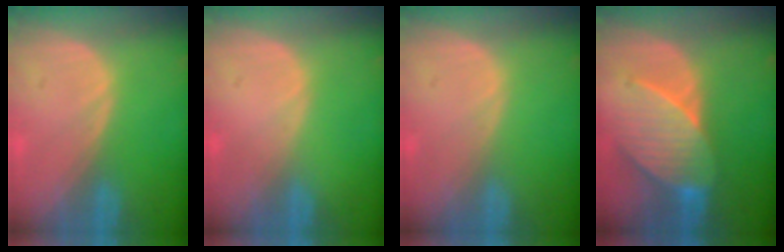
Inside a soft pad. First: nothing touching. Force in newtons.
{"total": 0.0}
{"total": 0.0}
{"total": 8.1, "press": 8.0, "slide": 0.9}